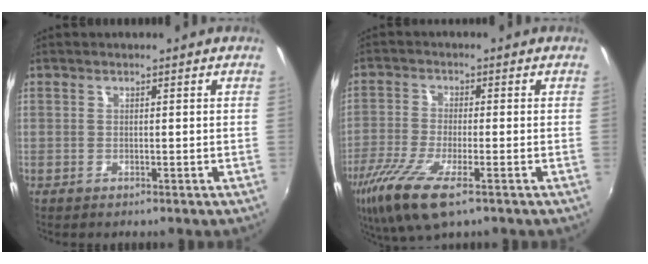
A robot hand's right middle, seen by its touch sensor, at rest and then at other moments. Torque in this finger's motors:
{"motor_torque": [1.35, -0.79, 0.54, 0.21]}